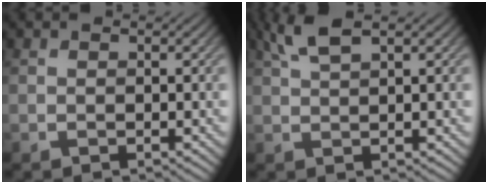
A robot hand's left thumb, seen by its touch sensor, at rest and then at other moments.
{"total": 3.8, "force": [2.2, 0.8, 3.0], "torque": [-0.063, 0.016, 0.048]}